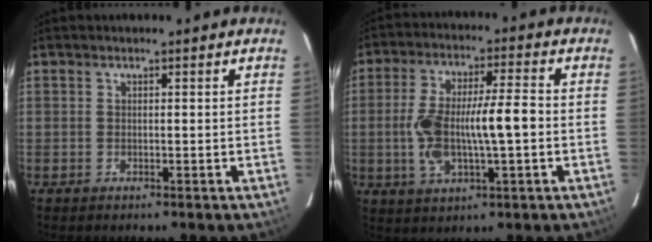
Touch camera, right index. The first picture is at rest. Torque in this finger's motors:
{"motor_torque": [0.85, -0.53, 0.38, 0.10]}